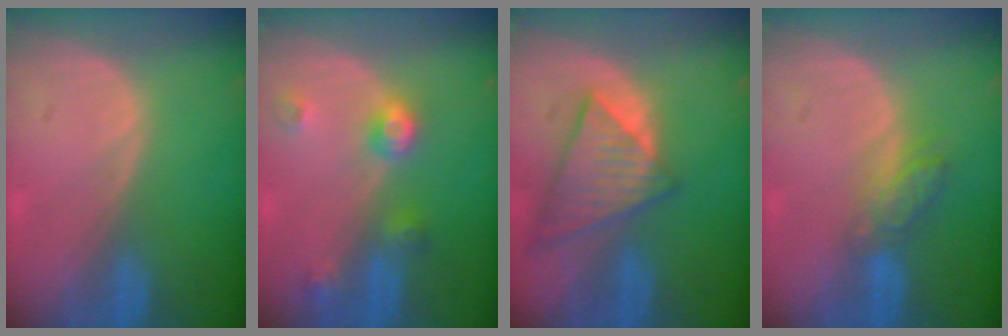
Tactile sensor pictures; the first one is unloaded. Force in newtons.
{"total": 4.6, "press": 4.1, "slide": 2.0}
{"total": 8.8, "press": 7.6, "slide": 4.3}
{"total": 4.4, "press": 4.1, "slide": 1.6}